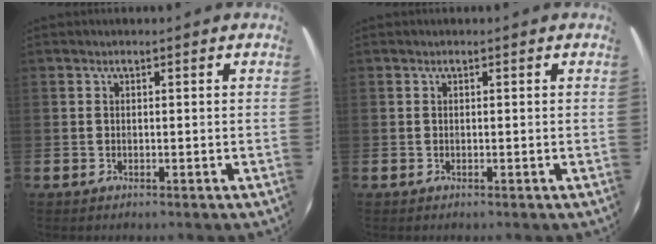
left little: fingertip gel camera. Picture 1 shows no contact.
{"total": 0.0}